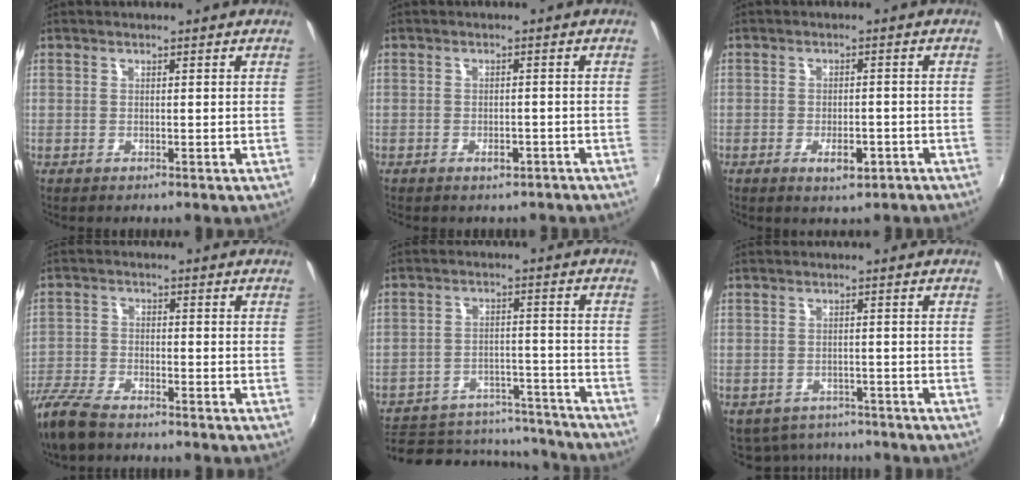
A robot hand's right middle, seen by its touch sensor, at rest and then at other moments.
{"total": 2.7, "force": [-2.1, 1.4, 1.1], "torque": [-0.017, 0.000, -0.023]}
{"total": 4.3, "force": [-2.4, 2.0, 2.9], "torque": [-0.059, -0.003, -0.032]}
{"total": 9.4, "force": [-7.6, 3.0, 4.6], "torque": [-0.123, -0.023, -0.153]}
{"total": 17.0, "force": [-13.8, 8.4, 5.4], "torque": [-0.127, 0.031, -0.165]}
{"total": 7.5, "force": [-6.3, 3.7, 1.9], "torque": [-0.050, -0.012, -0.086]}